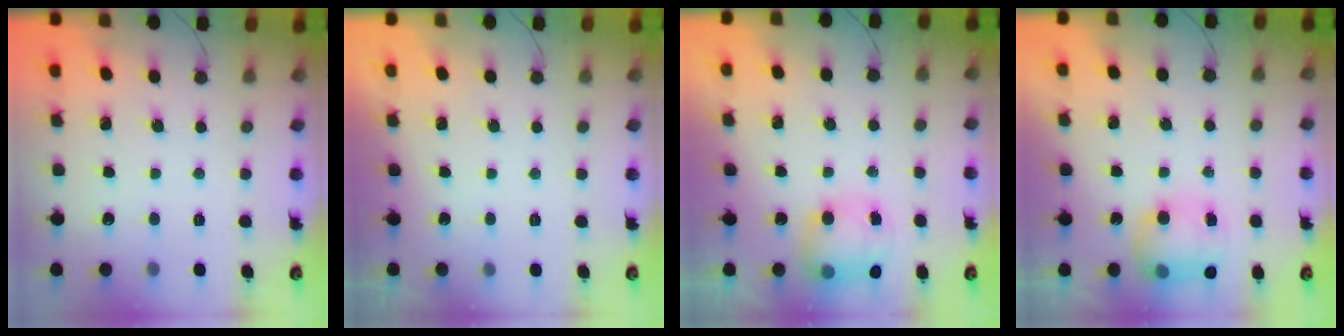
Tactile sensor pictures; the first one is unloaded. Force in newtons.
{"total": 0.0}
{"total": 7.4, "press": 7.3, "slide": 1.2}
{"total": 12.1, "press": 9.7, "slide": 7.2}